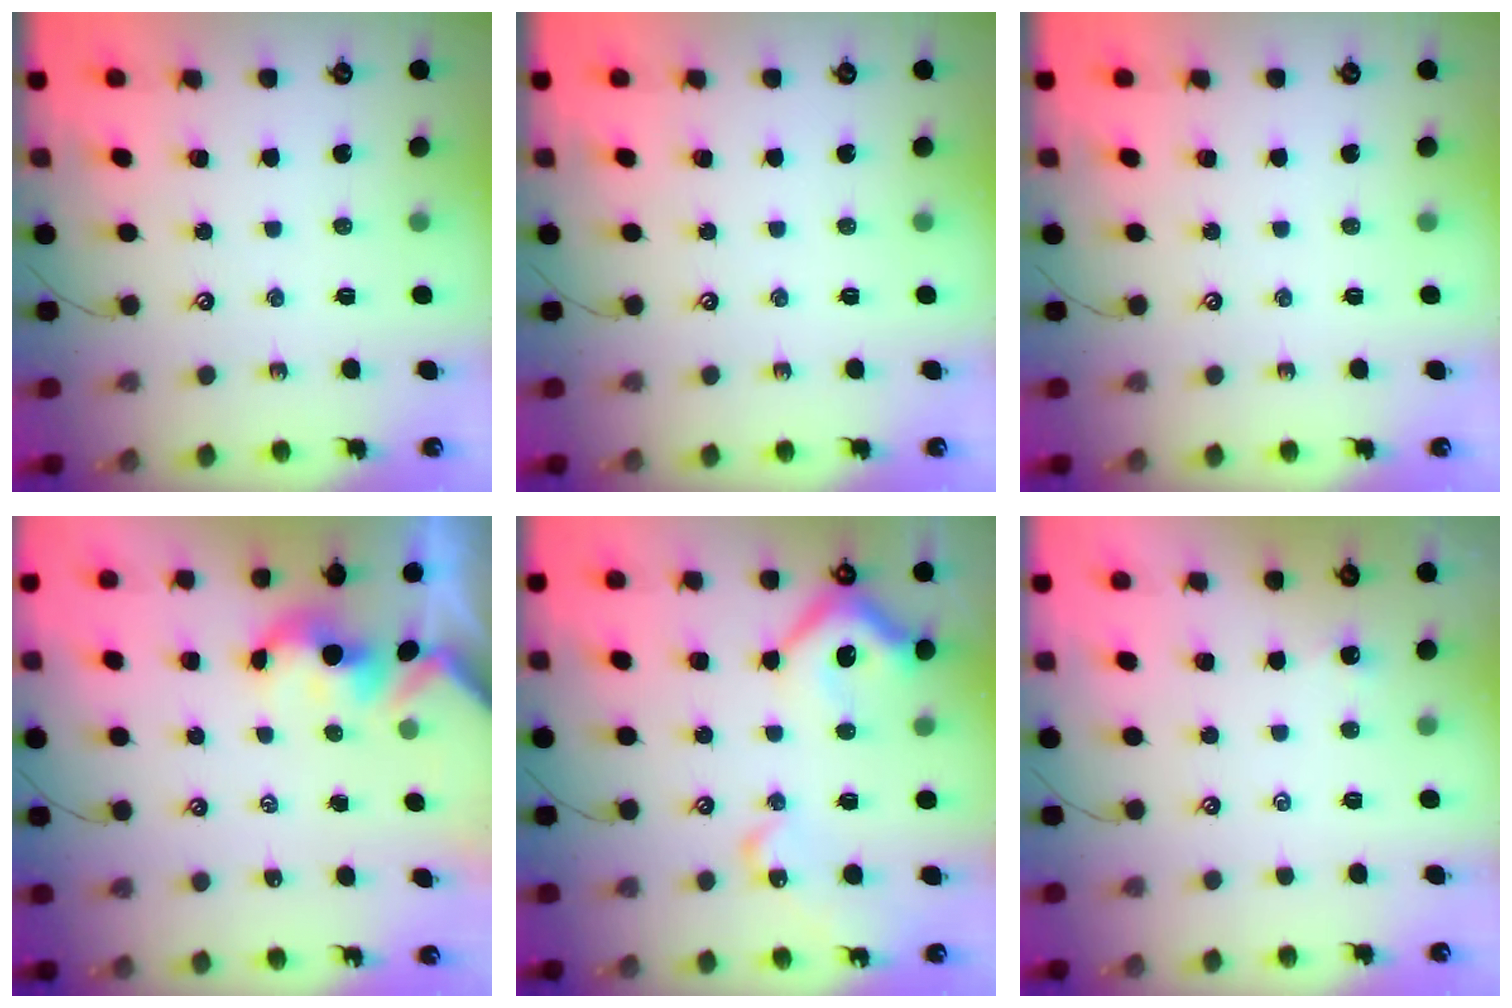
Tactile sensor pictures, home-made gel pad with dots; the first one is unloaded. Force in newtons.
{"total": 0.0}
{"total": 0.0}
{"total": 1.7, "press": 1.6, "slide": 0.2}
{"total": 14.4, "press": 14.3, "slide": 1.7}
{"total": 2.6, "press": 2.6, "slide": 0.2}